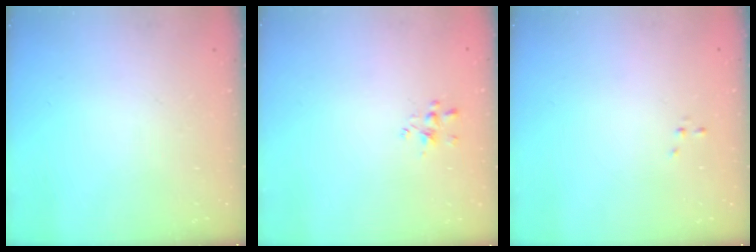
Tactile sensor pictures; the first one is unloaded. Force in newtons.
{"total": 1.6, "press": 1.5, "slide": 0.5}
{"total": 0.0}